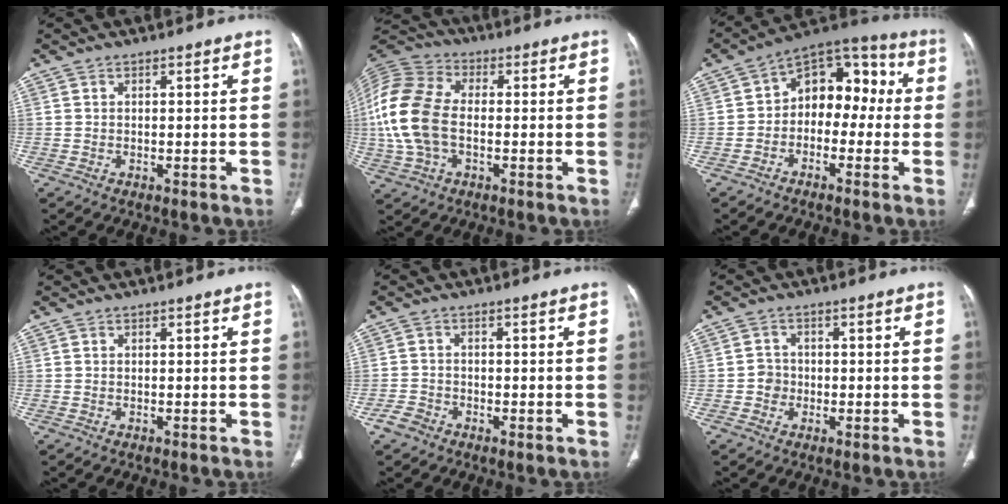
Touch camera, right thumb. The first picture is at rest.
{"total": 15.9, "force": [-1.1, 10.1, 12.3], "torque": [-0.275, 0.025, -0.022]}
{"total": 12.5, "force": [-0.4, 8.7, 9.0], "torque": [-0.077, 0.052, -0.027]}
{"total": 0.0}
{"total": 2.5, "force": [-1.7, 1.8, 0.7], "torque": [-0.011, 0.010, -0.032]}
{"total": 2.7, "force": [-0.6, 2.5, 0.7], "torque": [0.003, 0.009, -0.015]}